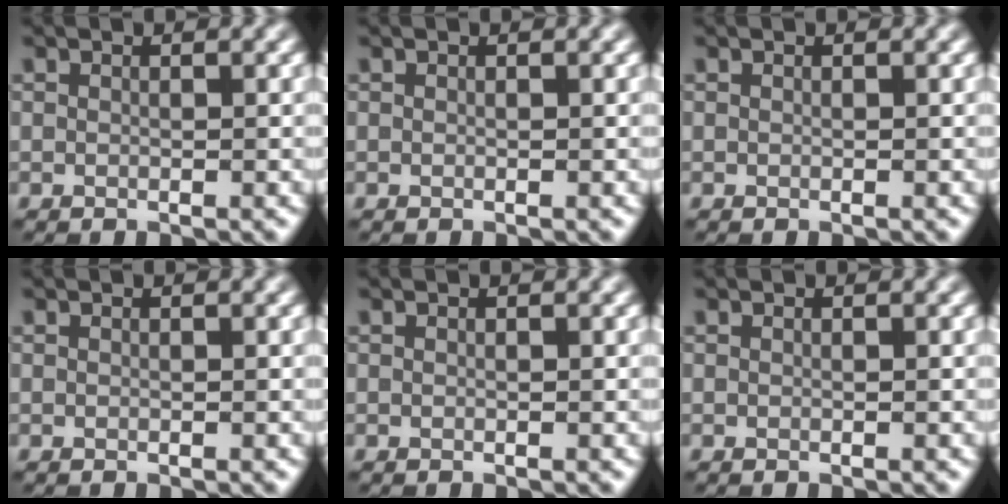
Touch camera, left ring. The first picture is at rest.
{"total": 0.0}
{"total": 0.0}
{"total": 0.0}
{"total": 0.0}
{"total": 0.0}